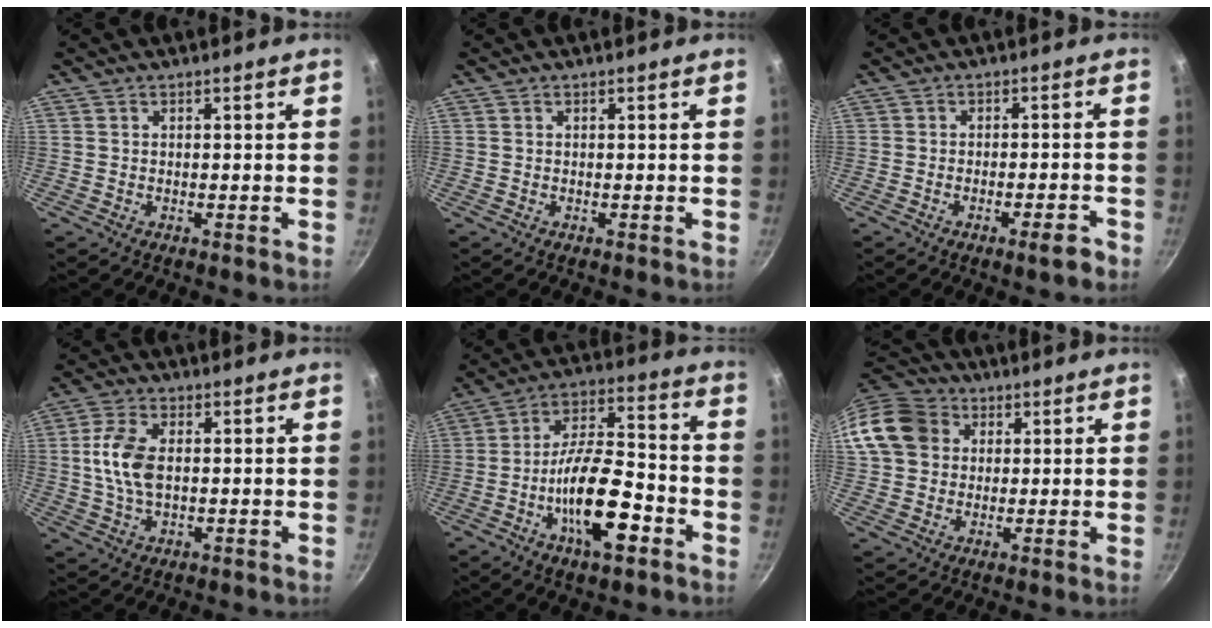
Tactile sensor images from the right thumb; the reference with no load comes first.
{"total": 0.0}
{"total": 4.1, "force": [-2.5, 0.8, 3.2], "torque": [-0.040, 0.020, -0.033]}
{"total": 8.8, "force": [0.7, 5.0, 7.2], "torque": [-0.144, 0.010, 0.009]}
{"total": 16.2, "force": [-6.3, 6.4, 13.5], "torque": [-0.214, 0.044, -0.115]}
{"total": 13.2, "force": [3.1, 11.1, 6.4], "torque": [-0.105, 0.023, 0.043]}